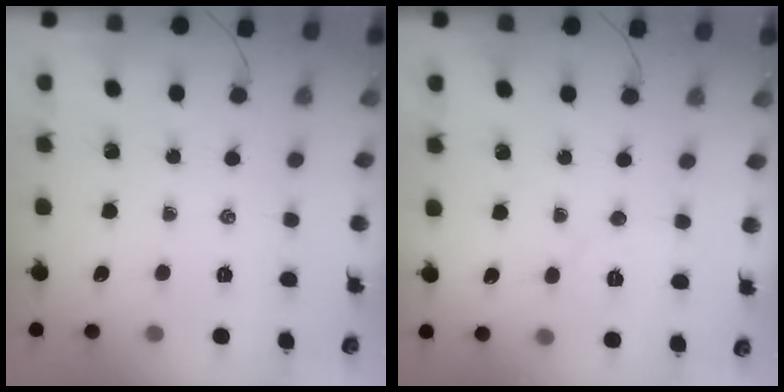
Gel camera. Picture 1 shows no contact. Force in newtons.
{"total": 5.2, "press": 5.1, "slide": 0.9}